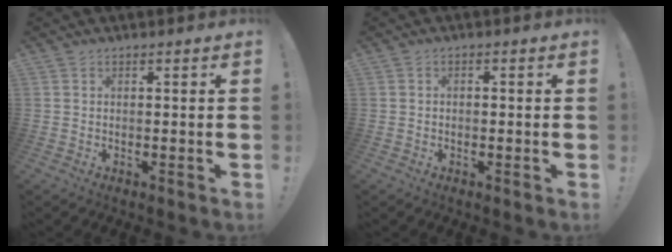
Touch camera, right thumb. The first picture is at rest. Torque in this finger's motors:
{"motor_torque": [-0.25, -0.01, -0.19, 0.07, -0.06]}